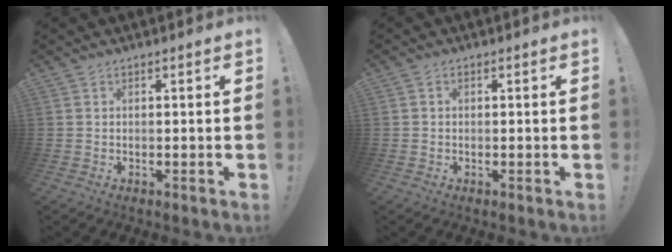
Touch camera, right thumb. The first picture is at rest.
{"total": 0.7, "force": [-0.1, 0.7, 0.3], "torque": [-0.008, 0.004, -0.001]}